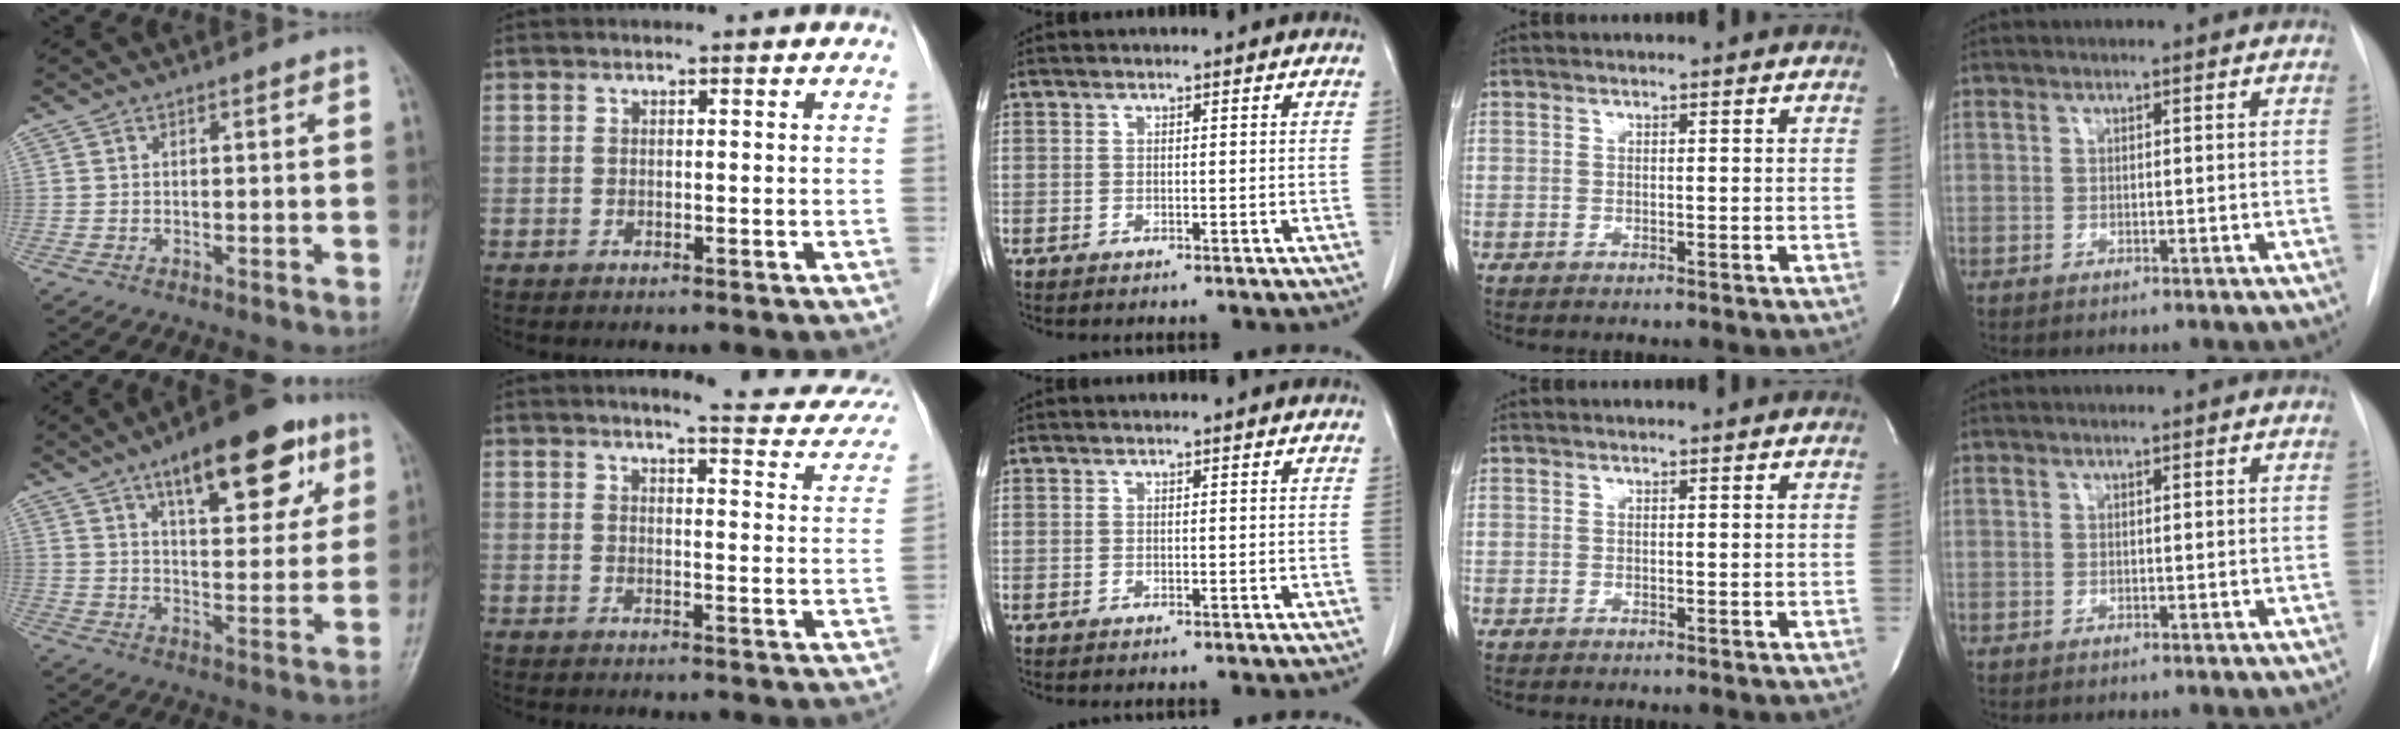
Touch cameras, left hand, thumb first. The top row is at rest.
{"thumb": {"total": 18.5, "force": [9.8, 7.5, 13.8], "torque": [-0.152, -0.028, 0.144]}, "index": {"total": 12.6, "force": [11.2, 2.0, 5.4], "torque": [-0.044, -0.021, 0.107]}}